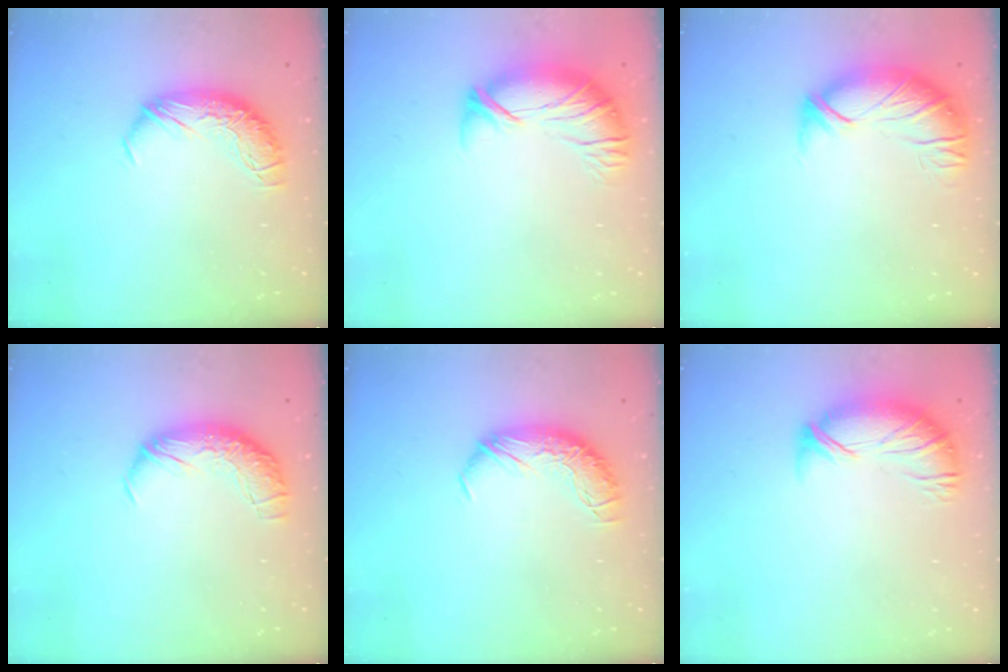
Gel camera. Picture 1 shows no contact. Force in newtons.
{"total": 3.3, "press": 2.4, "slide": 2.3}
{"total": 2.9, "press": 1.4, "slide": 2.5}
{"total": 2.4, "press": 1.0, "slide": 2.2}
{"total": 0.0}
{"total": 3.9, "press": 3.4, "slide": 2.0}